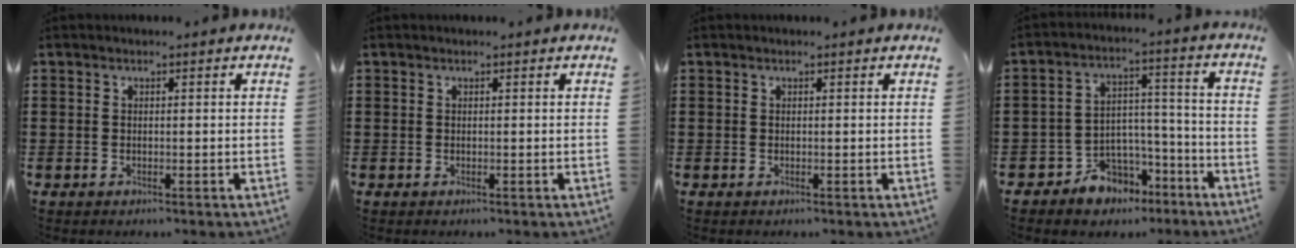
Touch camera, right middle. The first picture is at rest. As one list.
[{"total": 0.0}, {"total": 0.0}, {"total": 6.2, "force": [-5.0, 3.6, 0.2], "torque": [-0.011, 0.018, -0.098]}]